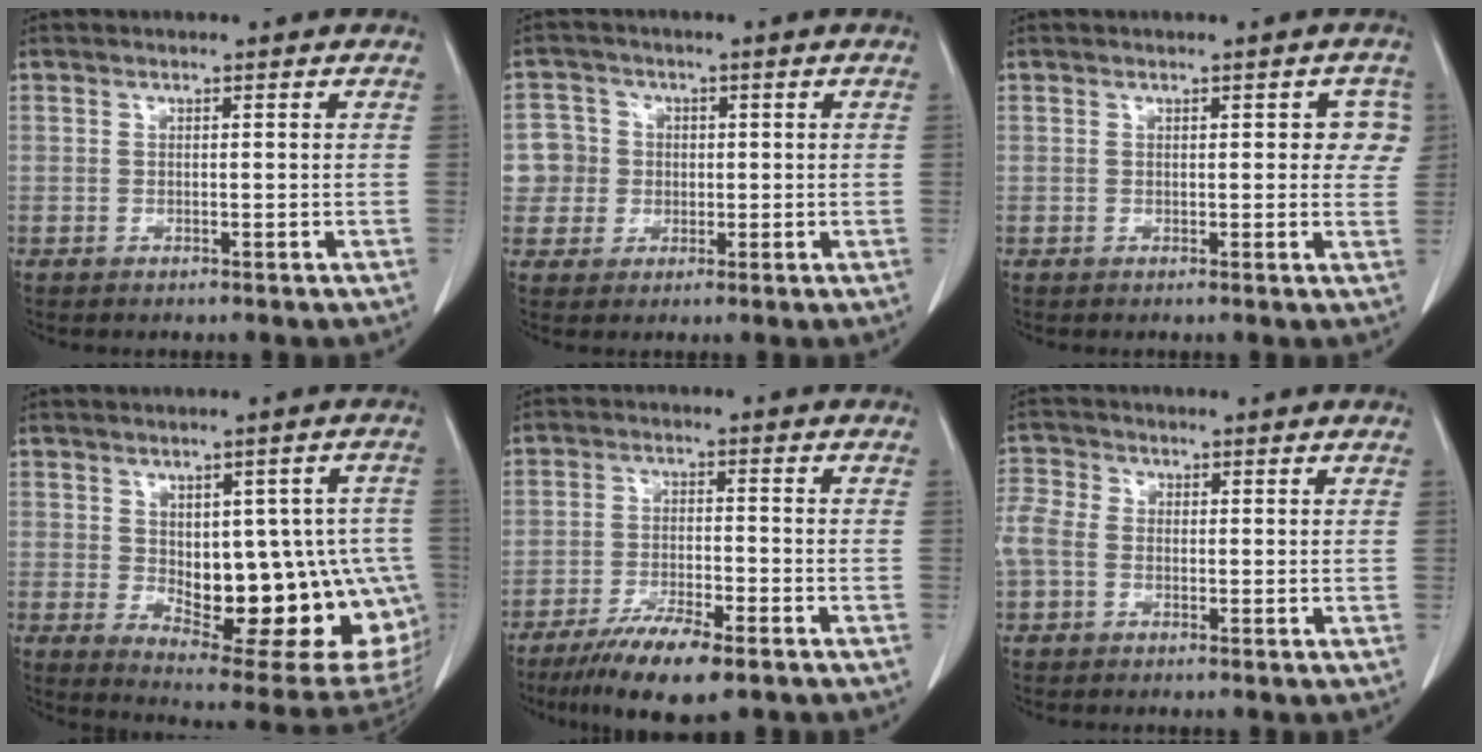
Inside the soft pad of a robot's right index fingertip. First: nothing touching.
{"total": 5.2, "force": [0.0, 5.2, 0.2], "torque": [0.003, 0.018, 0.001]}
{"total": 3.6, "force": [0.9, 2.0, 2.9], "torque": [-0.015, 0.014, 0.007]}
{"total": 20.6, "force": [-3.0, 8.7, 18.4], "torque": [-0.173, 0.013, -0.007]}
{"total": 9.3, "force": [-6.5, 1.5, 6.5], "torque": [-0.111, -0.018, -0.110]}
{"total": 8.8, "force": [-0.6, 7.1, 5.1], "torque": [-0.160, 0.025, -0.012]}